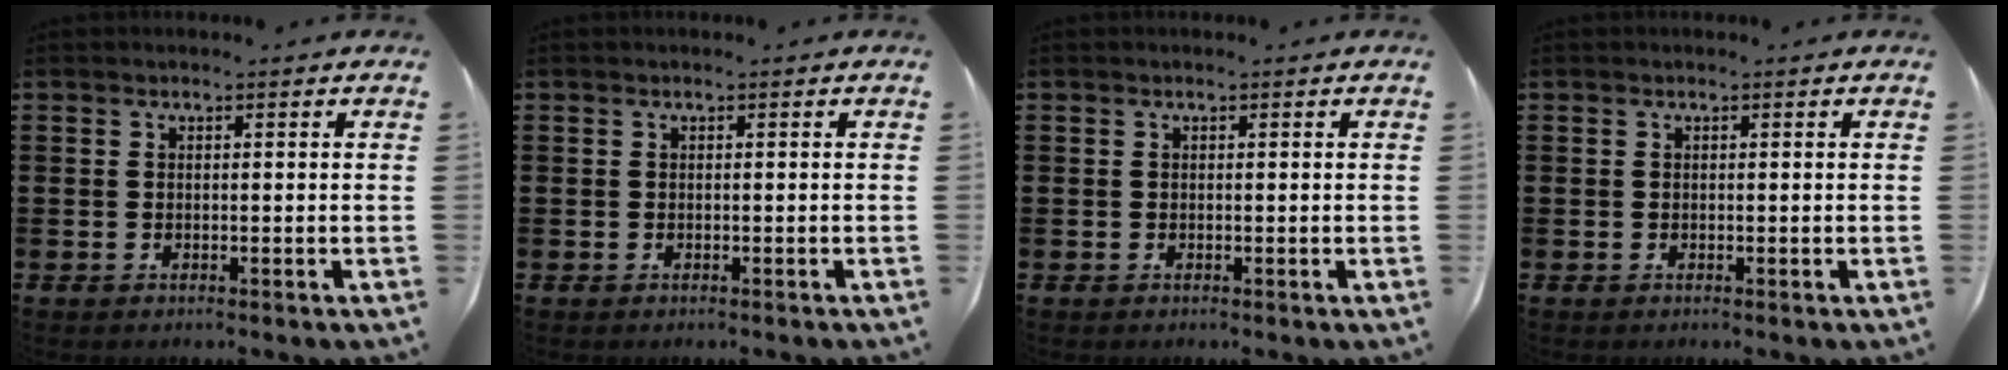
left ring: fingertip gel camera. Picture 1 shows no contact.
{"total": 0.0}
{"total": 0.0}
{"total": 0.0}